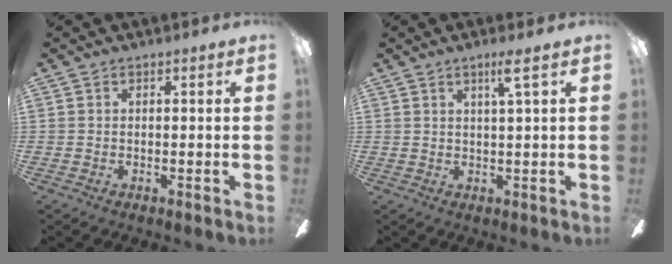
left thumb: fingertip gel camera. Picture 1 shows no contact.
{"total": 4.1, "force": [2.4, -0.1, 3.2], "torque": [-0.062, -0.003, 0.037]}